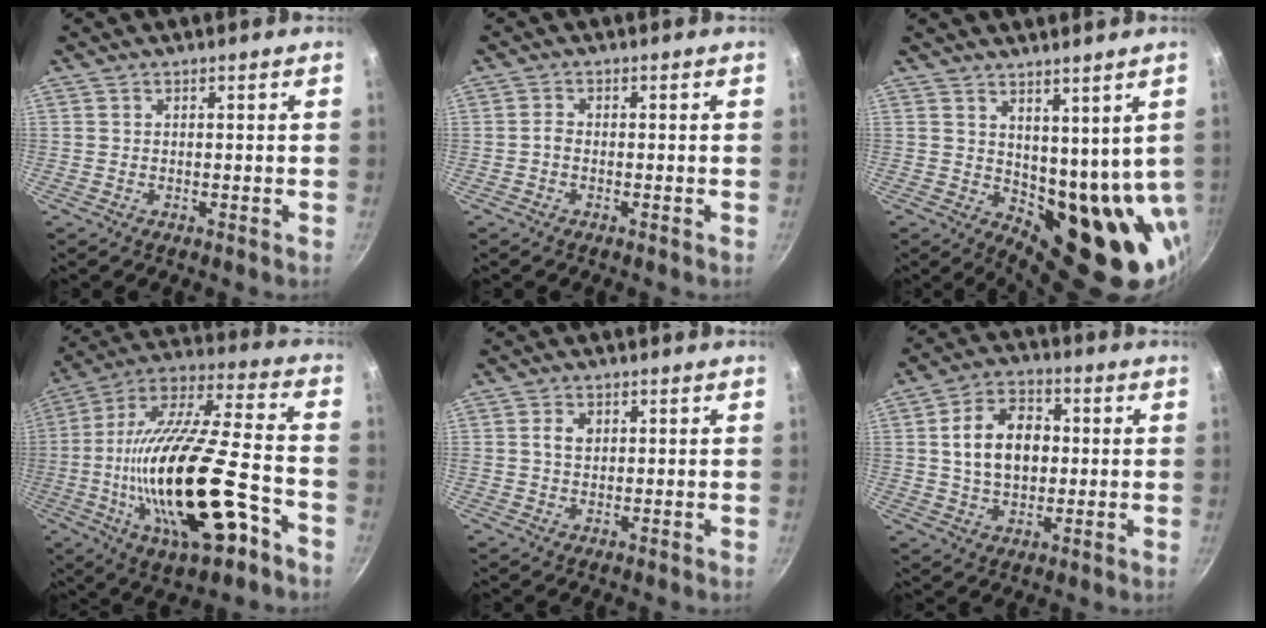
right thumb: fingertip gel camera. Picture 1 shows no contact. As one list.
[{"total": 1.3, "force": [-0.6, 0.8, 0.8], "torque": [-0.017, 0.010, -0.015]}, {"total": 13.1, "force": [3.9, 7.5, 10.1], "torque": [-0.090, -0.029, 0.084]}, {"total": 28.5, "force": [-8.8, 10.1, 25.2], "torque": [-0.443, 0.019, -0.147]}, {"total": 2.9, "force": [0.7, 2.1, 1.9], "torque": [-0.025, 0.002, 0.012]}, {"total": 12.6, "force": [1.2, 8.7, 9.0], "torque": [-0.124, 0.014, 0.015]}]